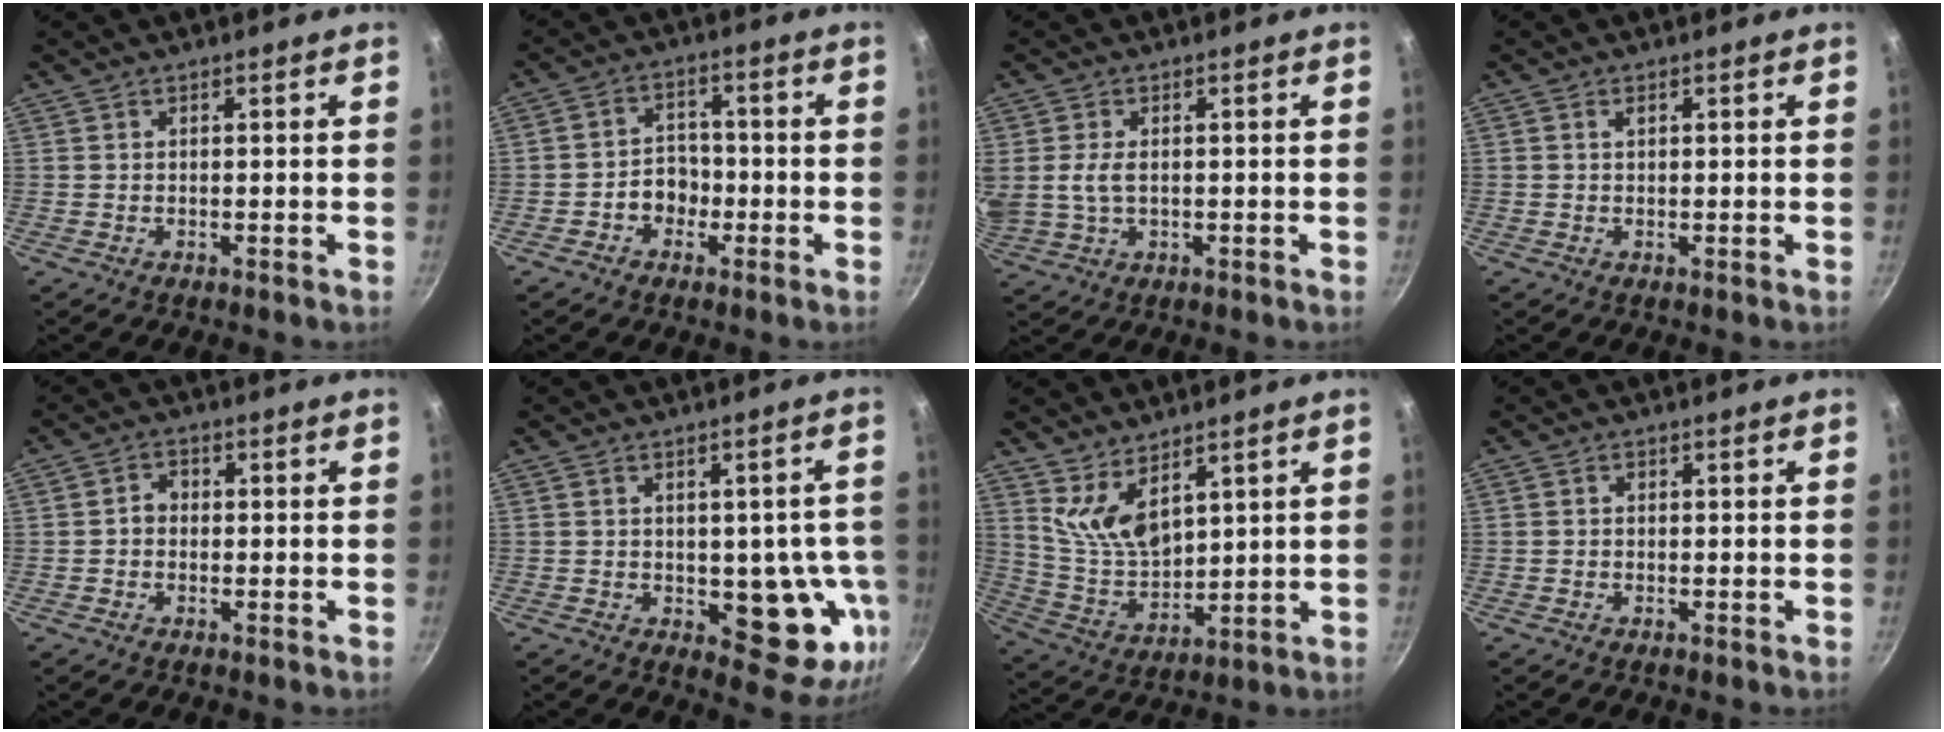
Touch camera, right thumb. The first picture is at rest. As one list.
[{"total": 5.5, "force": [-2.0, 4.4, 2.6], "torque": [-0.009, 0.028, -0.038]}, {"total": 5.2, "force": [0.6, 3.1, 4.1], "torque": [-0.079, -0.004, 0.014]}, {"total": 0.9, "force": [0.3, 0.6, 0.6], "torque": [-0.009, 0.002, 0.005]}, {"total": 2.7, "force": [-0.1, 2.3, 1.5], "torque": [-0.011, 0.011, -0.005]}, {"total": 13.0, "force": [-2.3, 7.1, 10.6], "torque": [-0.066, -0.003, -0.021]}, {"total": 9.2, "force": [5.5, 4.4, 6.0], "torque": [-0.098, -0.056, 0.122]}, {"total": 0.7, "force": [0.0, 0.6, 0.3], "torque": [-0.004, 0.004, -0.001]}]